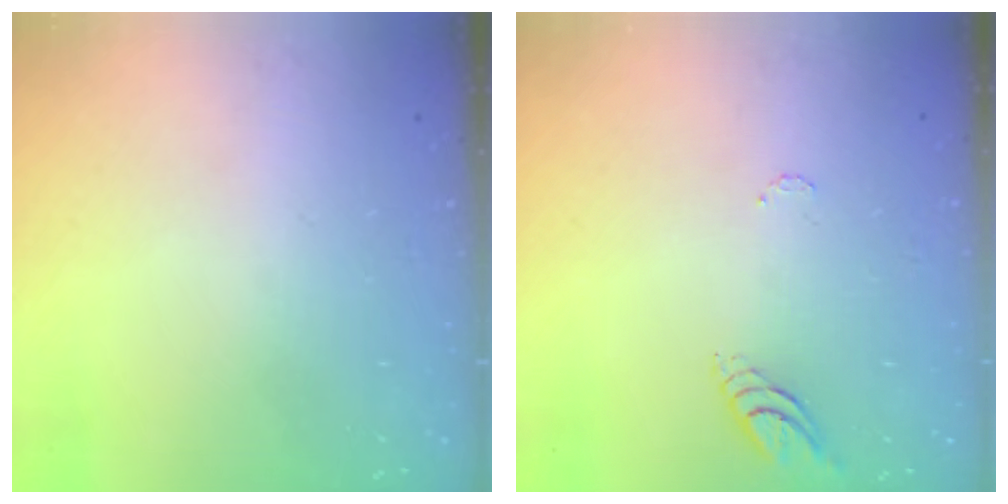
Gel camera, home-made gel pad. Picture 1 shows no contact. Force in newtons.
{"total": 4.9, "press": 4.9, "slide": 0.4}